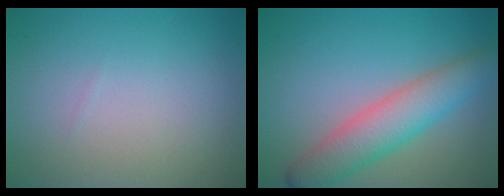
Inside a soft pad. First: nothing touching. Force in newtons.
{"total": 5.6, "press": 5.6, "slide": 0.3}